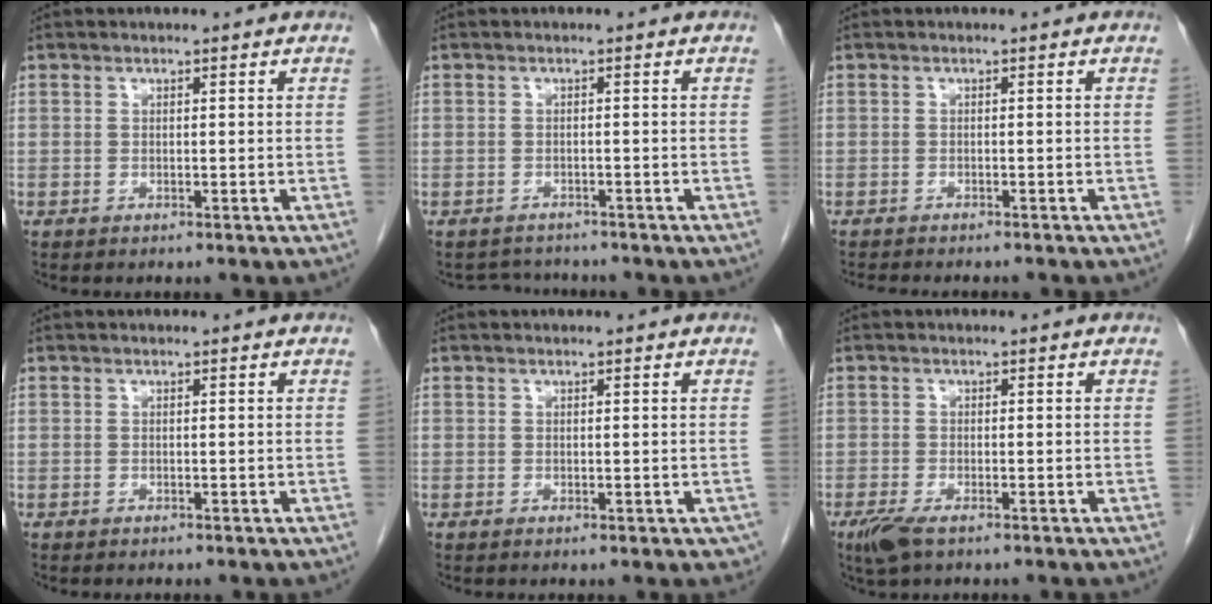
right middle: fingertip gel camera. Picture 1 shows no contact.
{"total": 3.3, "force": [-3.1, 1.0, -0.3], "torque": [0.006, -0.002, -0.047]}
{"total": 7.1, "force": [-6.4, 1.4, 2.8], "torque": [-0.034, -0.004, -0.086]}
{"total": 1.1, "force": [-1.0, 0.4, 0.4], "torque": [-0.015, -0.001, -0.010]}
{"total": 1.4, "force": [-0.9, 0.9, 0.7], "torque": [0.004, 0.001, -0.009]}
{"total": 4.3, "force": [-3.1, 1.2, 2.9], "torque": [-0.057, -0.009, -0.047]}